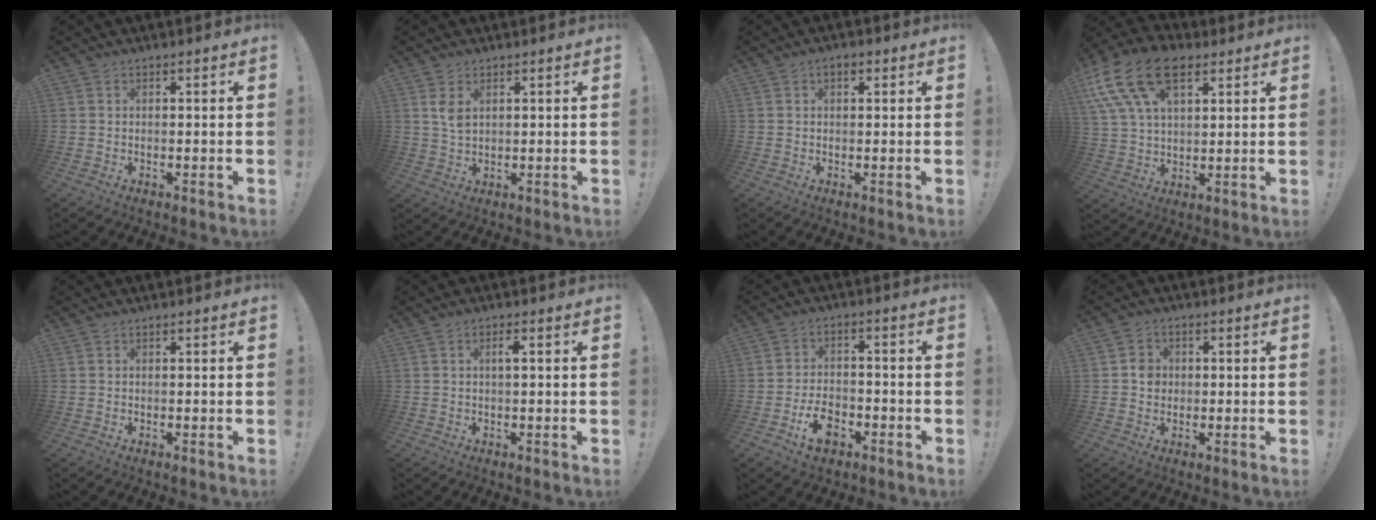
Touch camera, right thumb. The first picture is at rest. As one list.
[{"total": 3.9, "force": [1.6, 1.9, 3.0], "torque": [-0.057, -0.007, 0.024]}, {"total": 2.5, "force": [1.1, 1.4, 1.8], "torque": [-0.027, 0.000, 0.017]}, {"total": 18.6, "force": [9.5, 10.6, 11.9], "torque": [-0.228, -0.046, 0.172]}, {"total": 0.0}, {"total": 2.0, "force": [0.3, 0.1, 1.9], "torque": [-0.023, -0.004, -0.001]}, {"total": 8.4, "force": [-4.8, 4.9, 5.0], "torque": [-0.093, 0.025, -0.083]}, {"total": 4.3, "force": [-0.4, 3.8, 2.0], "torque": [-0.018, 0.005, -0.009]}]